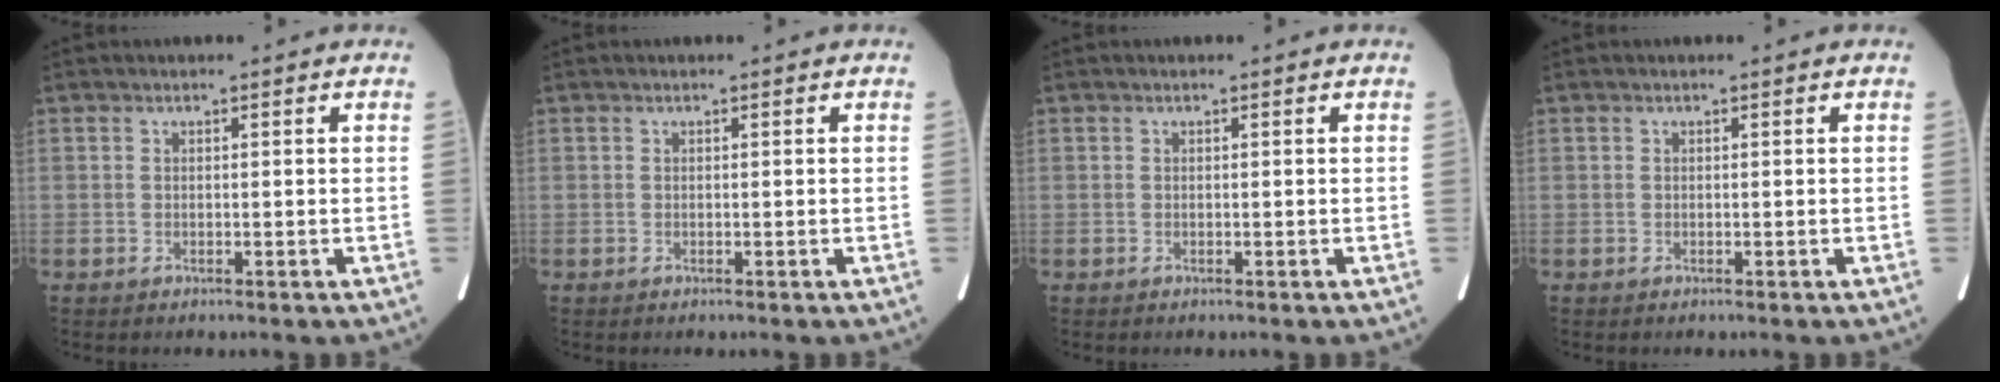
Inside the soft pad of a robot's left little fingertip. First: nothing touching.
{"total": 0.0}
{"total": 0.0}
{"total": 0.0}